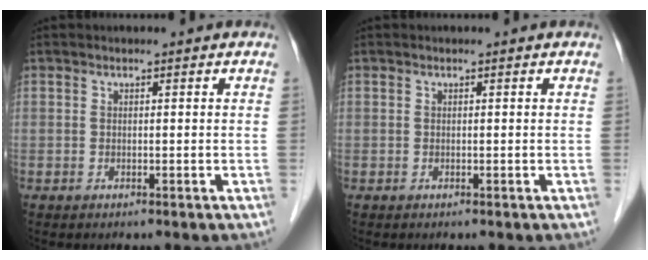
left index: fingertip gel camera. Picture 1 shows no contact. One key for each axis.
{"total": 0.0}